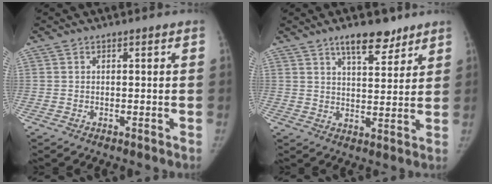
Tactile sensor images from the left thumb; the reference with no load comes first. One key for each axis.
{"total": 8.3, "fx": 5.9, "fy": 3.2, "fz": 4.9, "tx": -0.052, "ty": -0.038, "tz": 0.094}